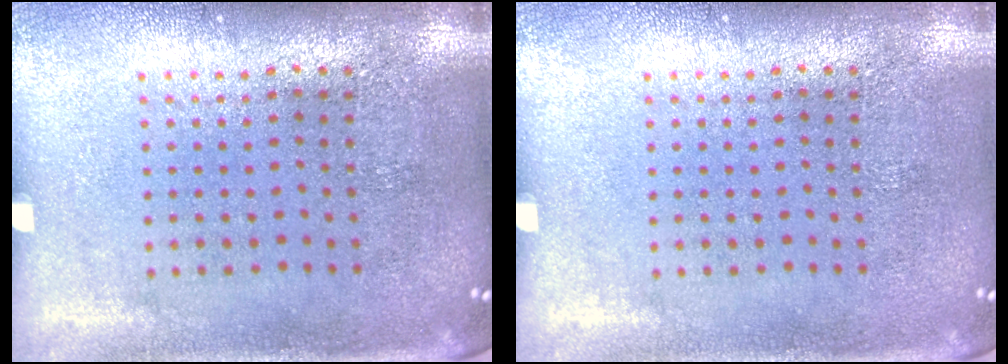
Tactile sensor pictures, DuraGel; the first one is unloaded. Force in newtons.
{"total": 0.0}